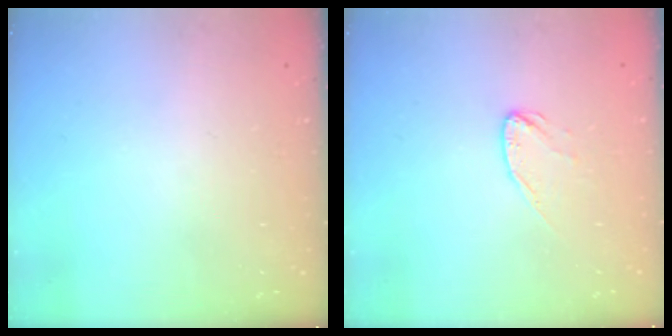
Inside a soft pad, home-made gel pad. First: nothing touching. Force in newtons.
{"total": 6.1, "press": 6.1, "slide": 0.3}